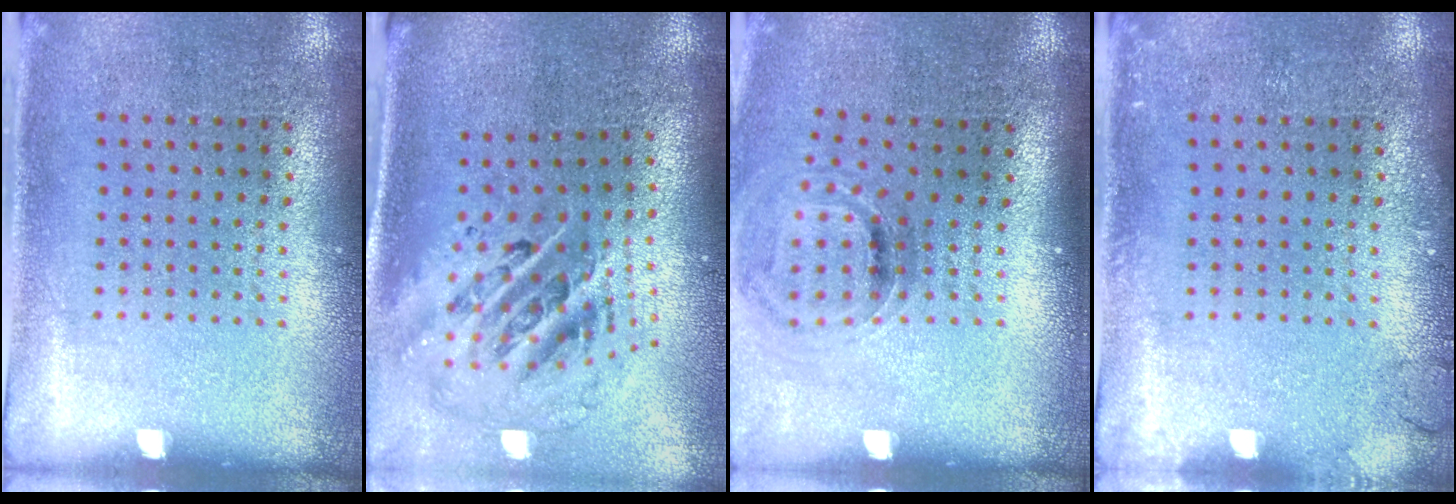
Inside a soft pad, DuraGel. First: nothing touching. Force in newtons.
{"total": 2.8, "press": 1.9, "slide": 2.1}
{"total": 1.0, "press": 0.9, "slide": 0.4}
{"total": 1.2, "press": 1.2, "slide": 0.2}